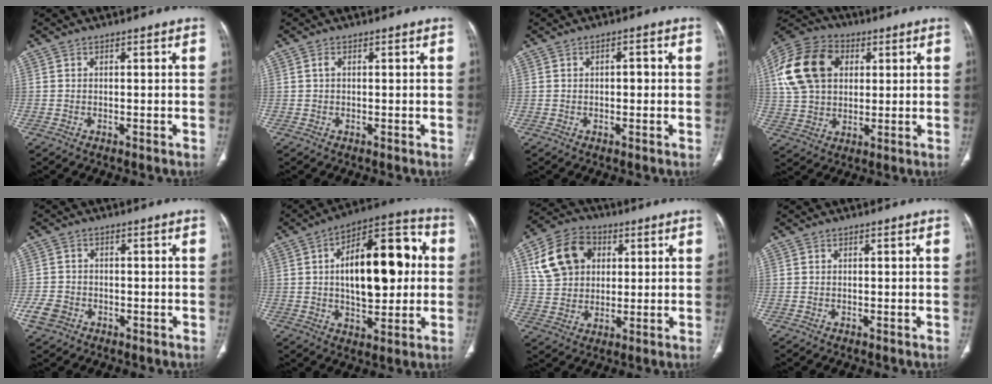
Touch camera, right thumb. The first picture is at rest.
{"total": 0.8, "force": [0.2, 0.6, 0.6], "torque": [-0.014, 0.004, 0.003]}
{"total": 2.0, "force": [0.1, 1.1, 1.6], "torque": [-0.018, 0.007, -0.002]}
{"total": 18.5, "force": [4.7, 13.5, 11.7], "torque": [-0.228, 0.015, 0.085]}
{"total": 4.4, "force": [-1.8, 3.6, 1.8], "torque": [-0.034, 0.014, -0.029]}
{"total": 21.2, "force": [2.5, 10.3, 18.4], "torque": [-0.245, 0.027, 0.033]}
{"total": 13.8, "force": [4.4, 10.7, 7.5], "torque": [-0.121, 0.008, 0.078]}
{"total": 0.0}